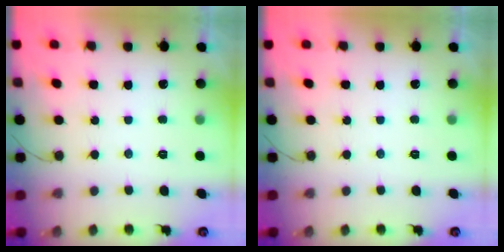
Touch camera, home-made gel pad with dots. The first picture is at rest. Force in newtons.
{"total": 0.0}